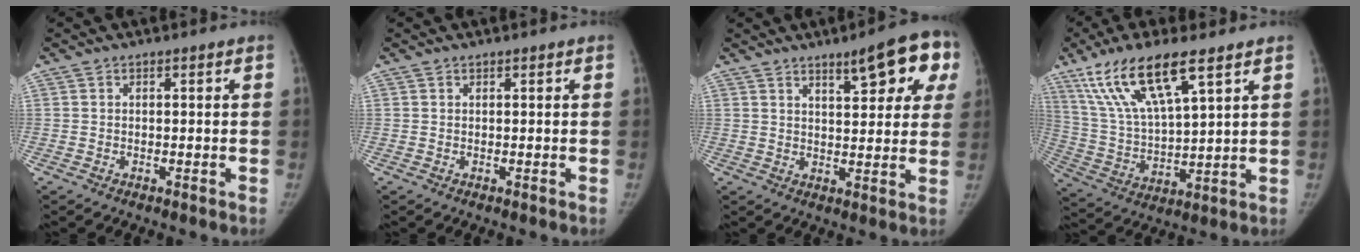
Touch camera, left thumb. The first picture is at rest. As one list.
[{"total": 0.0}, {"total": 11.6, "force": [5.8, 3.5, 9.4], "torque": [-0.084, -0.011, 0.070]}, {"total": 16.7, "force": [9.8, 4.6, 12.7], "torque": [-0.248, -0.029, 0.197]}]